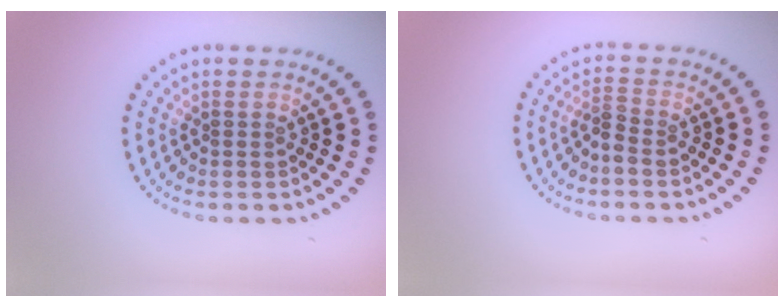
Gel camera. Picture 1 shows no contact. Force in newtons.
{"total": 1.4, "press": 1.2, "slide": 0.7}